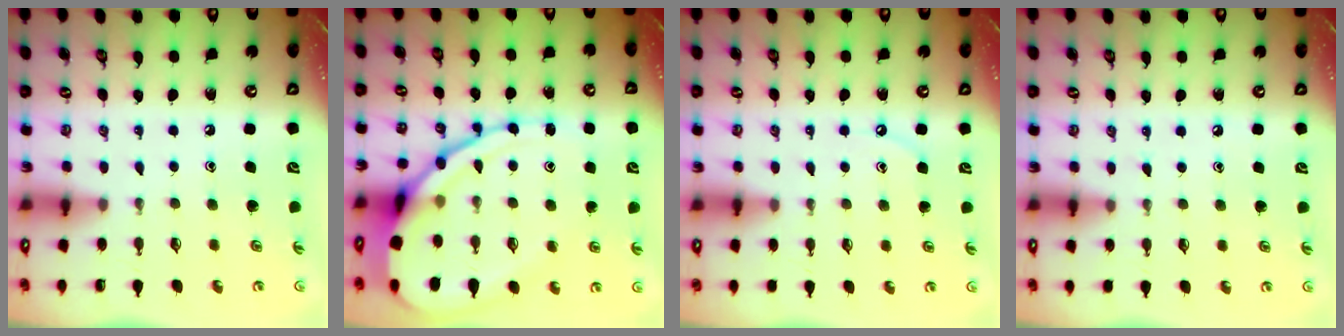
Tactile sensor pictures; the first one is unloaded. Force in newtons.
{"total": 16.7, "press": 16.6, "slide": 1.8}
{"total": 3.6, "press": 3.5, "slide": 0.5}
{"total": 5.4, "press": 5.4, "slide": 0.8}